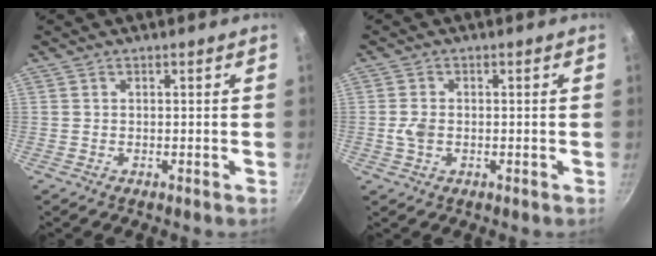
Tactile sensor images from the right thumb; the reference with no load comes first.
{"total": 3.1, "force": [-0.4, 2.0, 2.2], "torque": [-0.049, 0.003, -0.008]}